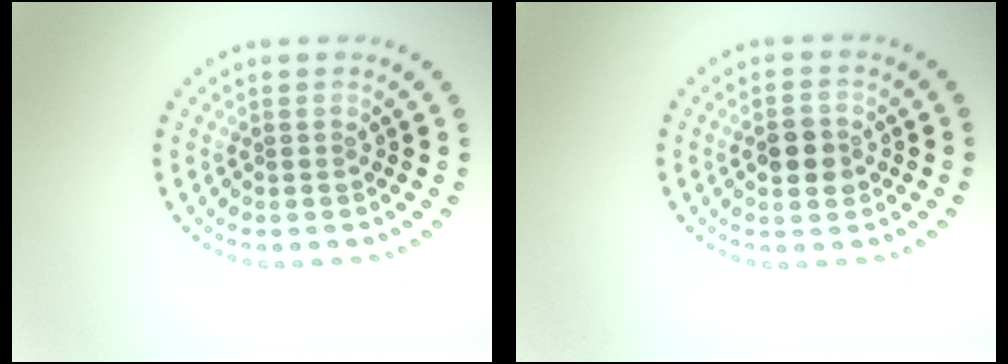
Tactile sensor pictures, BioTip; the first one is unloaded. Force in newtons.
{"total": 2.7, "press": 2.7, "slide": 0.2}